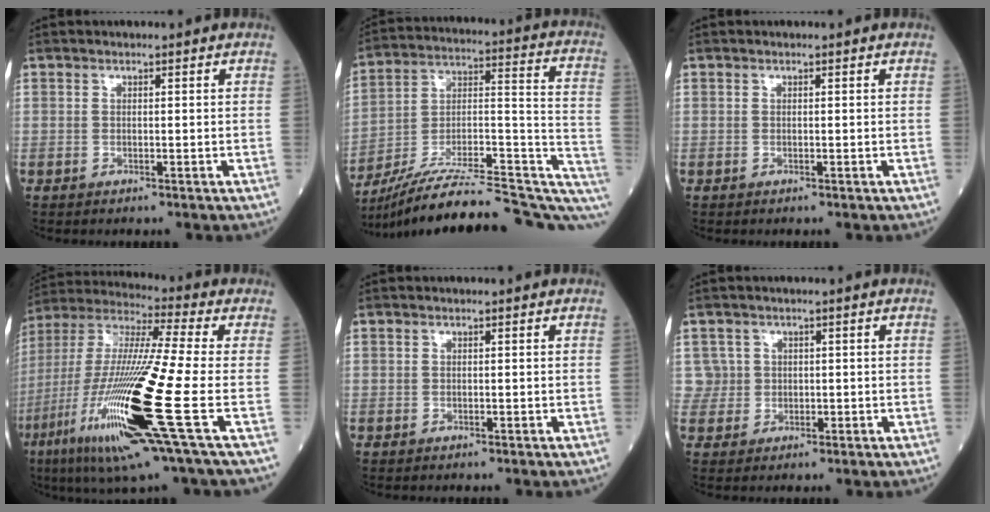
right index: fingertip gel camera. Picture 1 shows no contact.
{"total": 26.2, "force": [-21.1, 4.7, 14.8], "torque": [-0.180, 0.034, -0.316]}
{"total": 0.0}
{"total": 23.9, "force": [-7.8, 0.8, 22.6], "torque": [-0.469, -0.041, -0.148]}
{"total": 0.0}
{"total": 3.3, "force": [0.8, 3.1, -0.5], "torque": [0.029, 0.009, 0.012]}